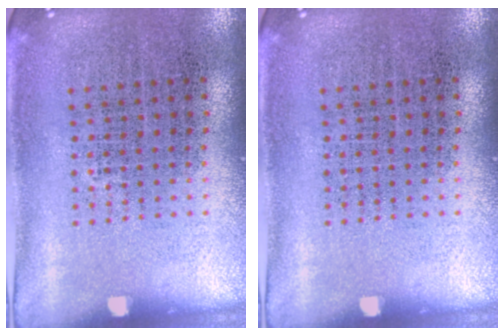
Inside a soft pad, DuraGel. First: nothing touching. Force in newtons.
{"total": 0.0}